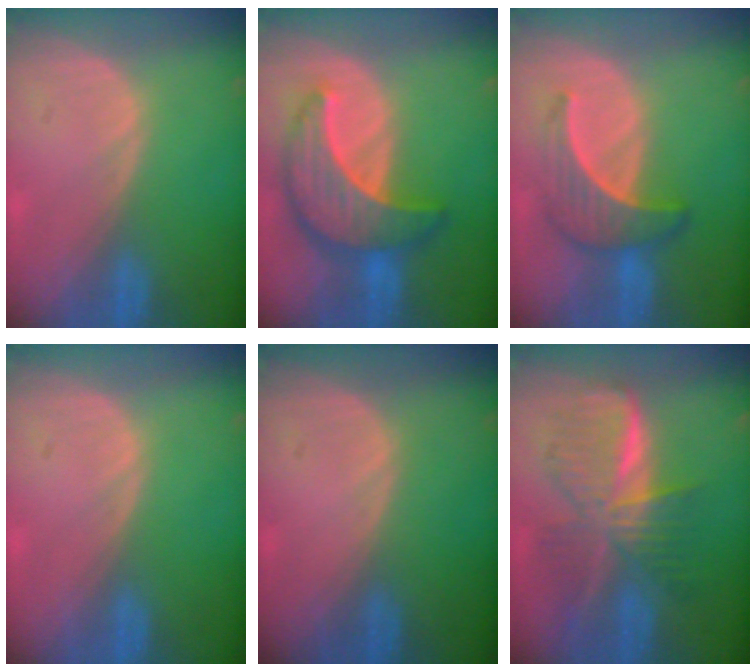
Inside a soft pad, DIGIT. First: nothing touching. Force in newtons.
{"total": 10.0, "press": 10.0, "slide": 0.7}
{"total": 6.4, "press": 6.1, "slide": 1.9}
{"total": 0.0}
{"total": 0.0}
{"total": 9.5, "press": 9.5, "slide": 0.6}